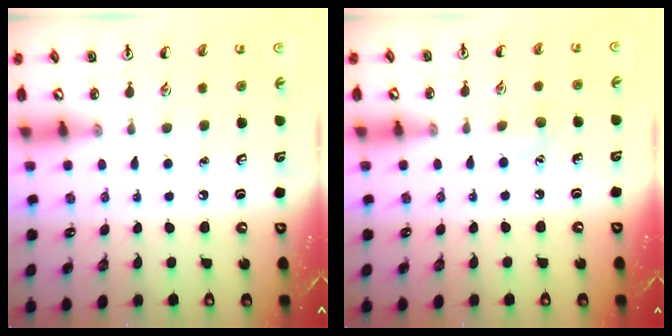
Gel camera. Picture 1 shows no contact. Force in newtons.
{"total": 5.9, "press": 5.6, "slide": 1.7}